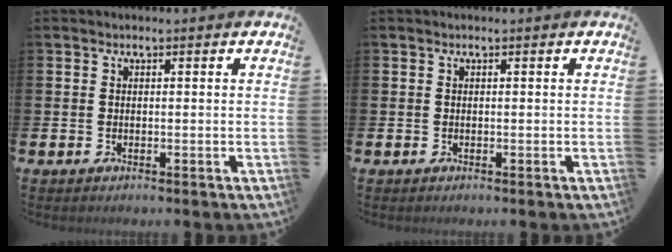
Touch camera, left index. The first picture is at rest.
{"total": 0.0}